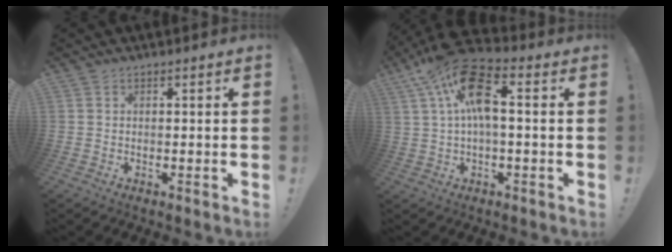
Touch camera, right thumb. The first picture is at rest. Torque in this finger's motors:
{"motor_torque": [0.58, 3.14, 1.64, 0.13, 0.21]}